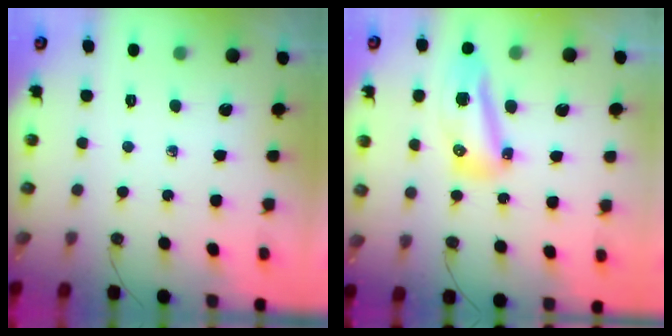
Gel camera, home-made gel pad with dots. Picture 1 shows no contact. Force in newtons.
{"total": 23.1, "press": 14.8, "slide": 17.8}